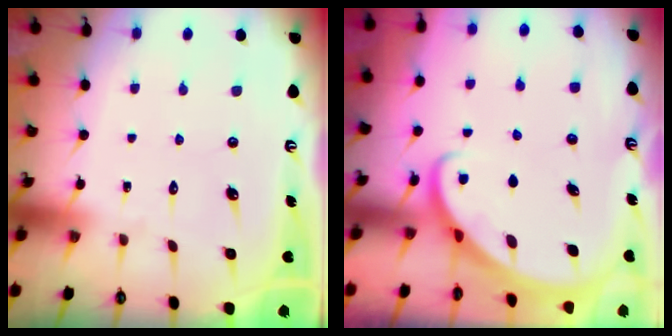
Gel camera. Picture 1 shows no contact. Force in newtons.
{"total": 2.4, "press": 2.3, "slide": 0.3}